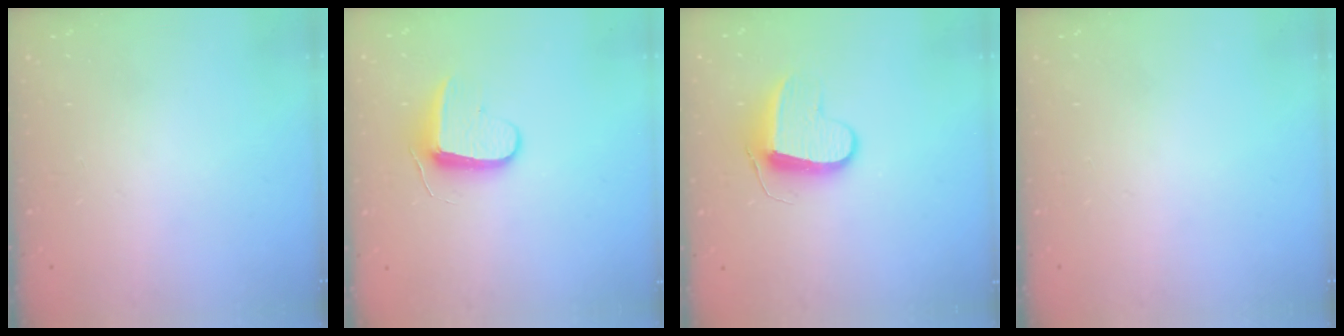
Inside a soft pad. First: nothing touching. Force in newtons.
{"total": 8.7, "press": 8.7, "slide": 0.5}
{"total": 9.1, "press": 9.1, "slide": 0.2}
{"total": 0.0}